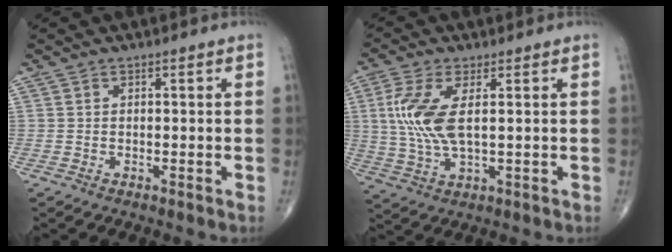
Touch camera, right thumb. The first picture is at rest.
{"total": 10.0, "force": [1.7, 3.9, 9.0], "torque": [-0.215, -0.003, 0.038]}